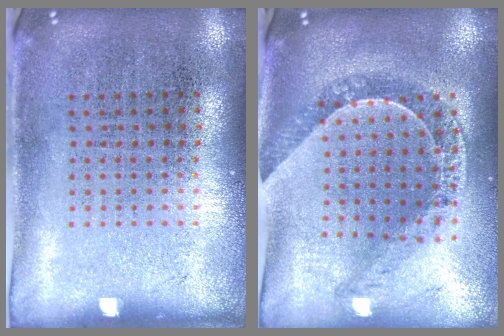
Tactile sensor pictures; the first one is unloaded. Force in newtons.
{"total": 1.1, "press": 1.1, "slide": 0.2}